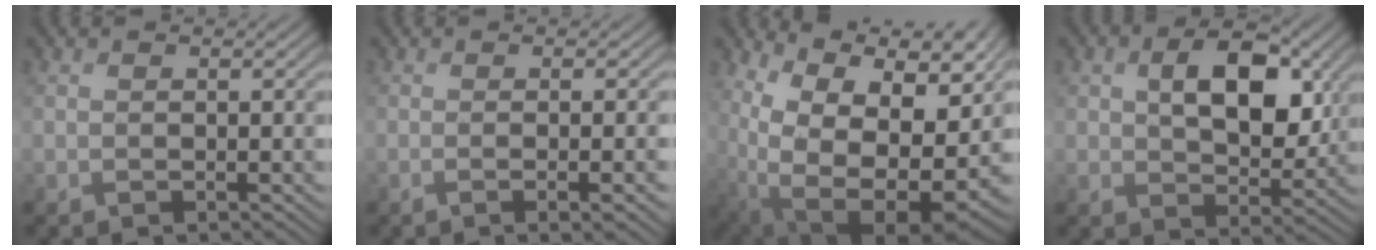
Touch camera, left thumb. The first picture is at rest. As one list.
[{"total": 4.6, "force": [-1.2, 1.0, 4.3], "torque": [-0.050, 0.002, -0.026]}, {"total": 17.6, "force": [1.3, 10.8, 13.8], "torque": [-0.214, -0.020, 0.061]}, {"total": 9.8, "force": [2.3, 6.3, 7.2], "torque": [-0.124, -0.004, 0.034]}]